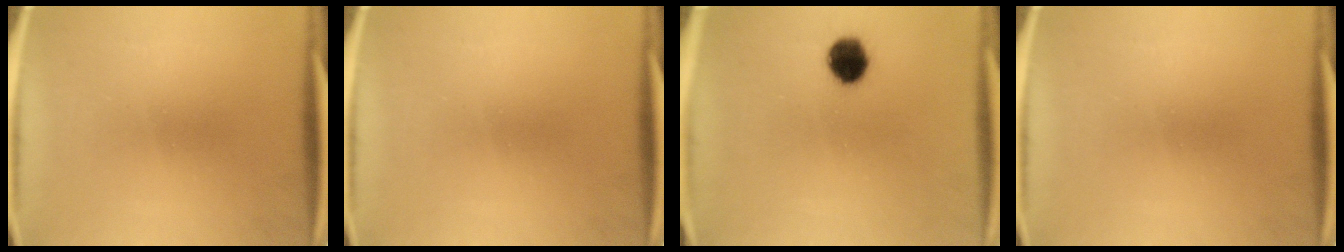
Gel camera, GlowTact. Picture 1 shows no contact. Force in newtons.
{"total": 0.0}
{"total": 6.9}
{"total": 0.0}